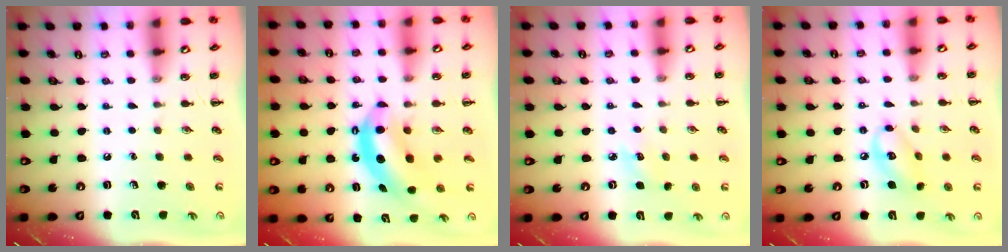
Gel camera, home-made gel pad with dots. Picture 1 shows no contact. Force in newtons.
{"total": 6.8, "press": 6.7, "slide": 1.2}
{"total": 4.0, "press": 3.8, "slide": 1.2}
{"total": 8.8, "press": 8.6, "slide": 1.4}